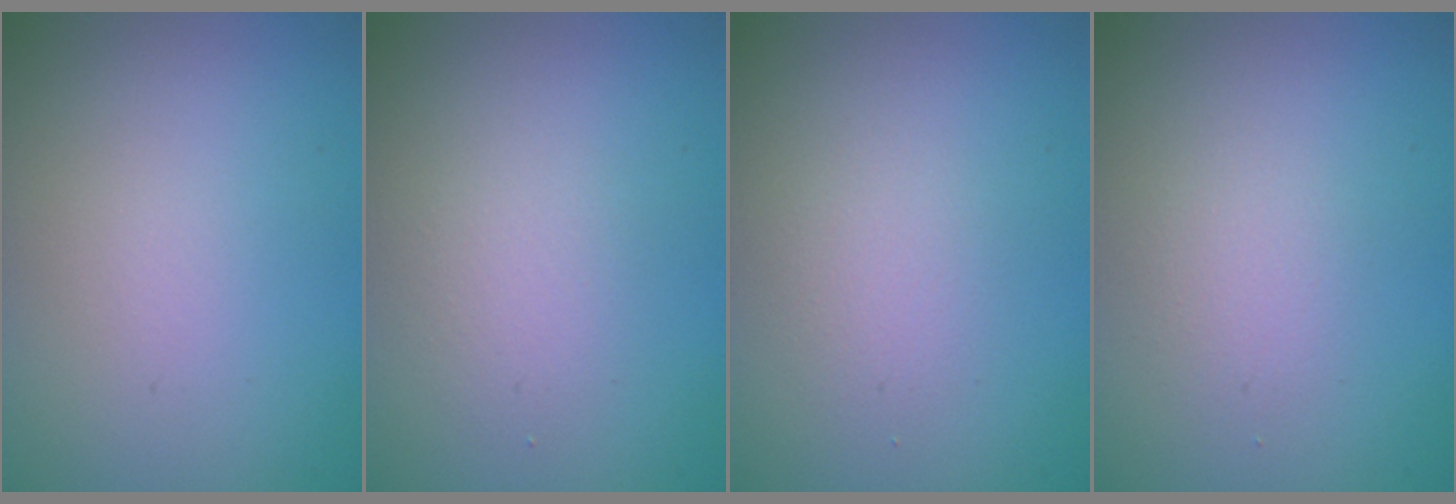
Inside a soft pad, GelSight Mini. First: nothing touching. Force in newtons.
{"total": 1.6, "press": 1.6, "slide": 0.1}
{"total": 1.5, "press": 1.4, "slide": 0.1}
{"total": 1.3, "press": 1.3, "slide": 0.0}